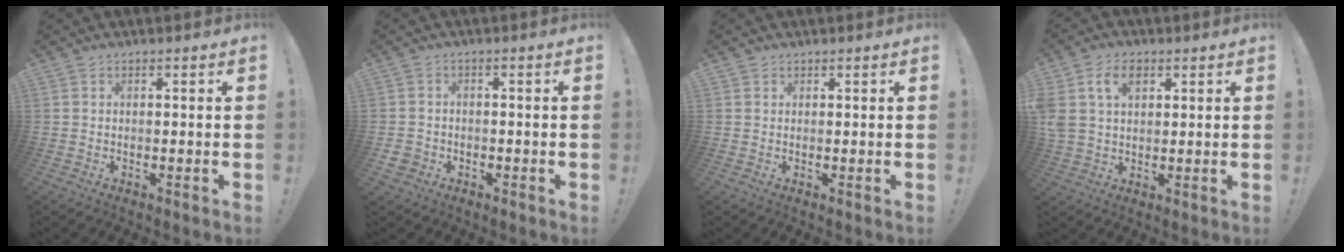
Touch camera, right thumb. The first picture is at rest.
{"total": 3.2, "force": [-1.5, 2.6, 1.1], "torque": [-0.024, 0.005, -0.027]}
{"total": 0.9, "force": [0.8, 0.5, 0.0], "torque": [0.004, -0.003, 0.015]}
{"total": 9.1, "force": [4.0, 6.2, 5.4], "torque": [-0.111, -0.002, 0.075]}